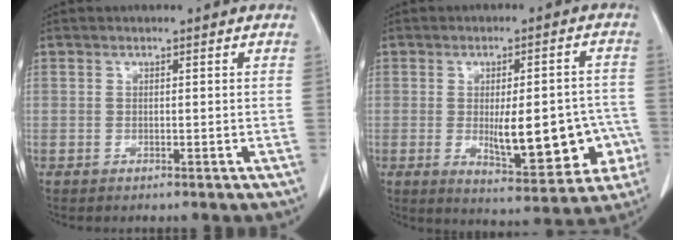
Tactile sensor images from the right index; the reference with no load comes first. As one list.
[{"total": 13.5, "force": [-2.6, 4.6, 12.4], "torque": [-0.158, 0.008, -0.018]}]